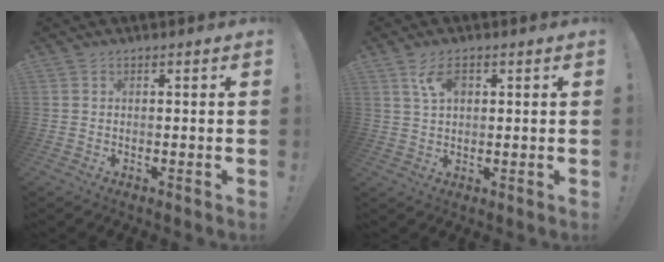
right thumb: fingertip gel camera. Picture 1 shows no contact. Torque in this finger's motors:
{"motor_torque": [-0.01, 0.03, -0.08, 0.20, 0.17]}